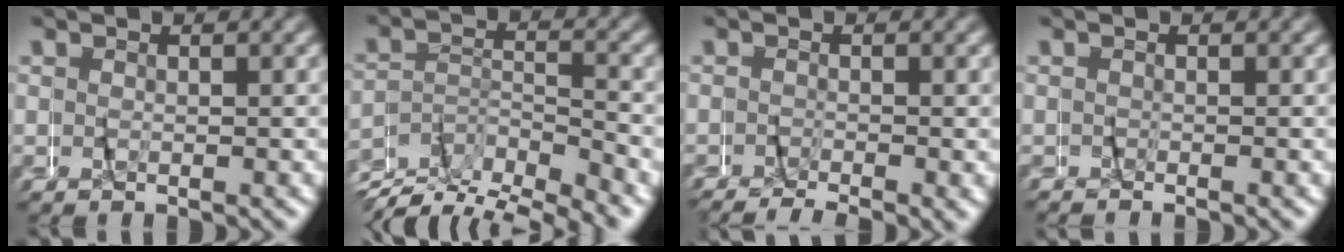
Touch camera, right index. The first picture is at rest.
{"total": 6.1, "force": [-3.3, 3.1, 4.1], "torque": [-0.046, 0.014, -0.074]}
{"total": 3.1, "force": [-2.3, 1.3, 1.6], "torque": [-0.017, -0.003, -0.040]}
{"total": 1.1, "force": [0.2, 0.9, 0.5], "torque": [-0.008, 0.011, -0.005]}